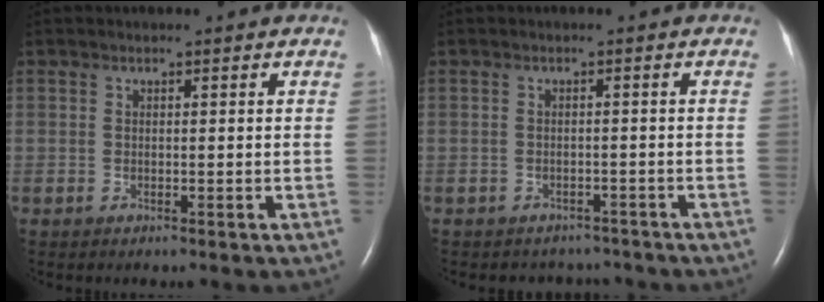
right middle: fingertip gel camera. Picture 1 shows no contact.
{"total": 4.1, "force": [-3.6, 1.8, -0.3], "torque": [-0.001, 0.008, -0.040]}